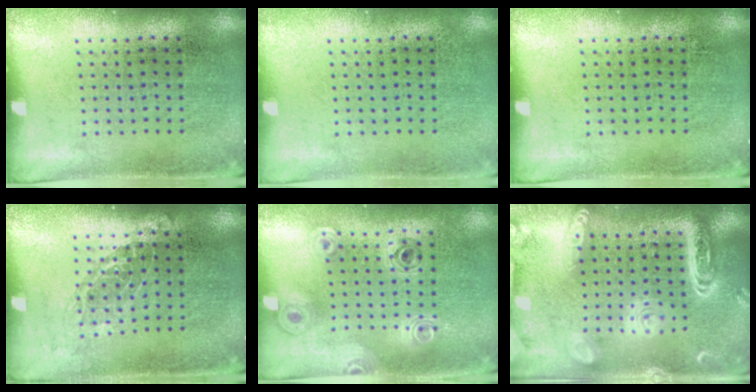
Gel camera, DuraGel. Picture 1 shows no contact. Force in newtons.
{"total": 0.0}
{"total": 0.0}
{"total": 1.0, "press": 0.9, "slide": 0.5}
{"total": 0.8, "press": 0.8, "slide": 0.1}
{"total": 3.8, "press": 3.8, "slide": 0.3}